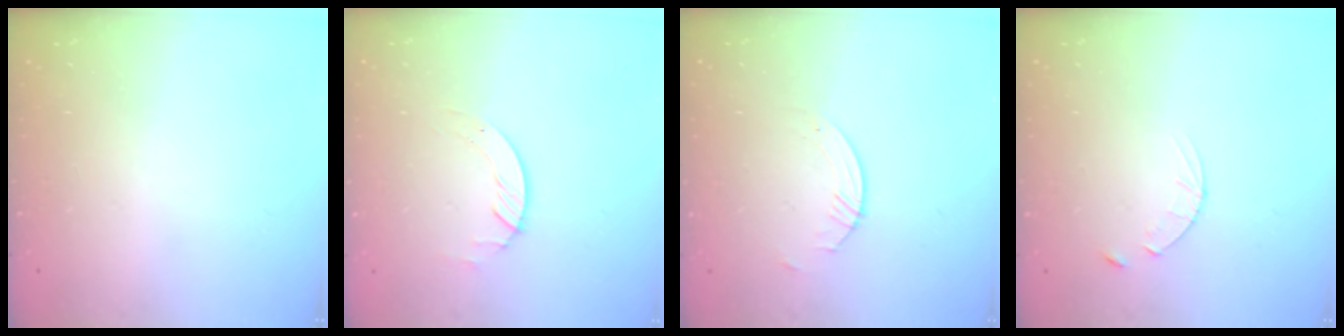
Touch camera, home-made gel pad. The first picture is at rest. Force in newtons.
{"total": 2.0, "press": 2.0, "slide": 0.2}
{"total": 0.8, "press": 0.8, "slide": 0.2}
{"total": 3.9, "press": 3.9, "slide": 0.4}